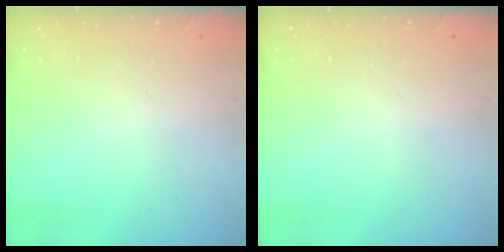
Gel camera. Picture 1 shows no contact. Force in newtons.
{"total": 0.0}